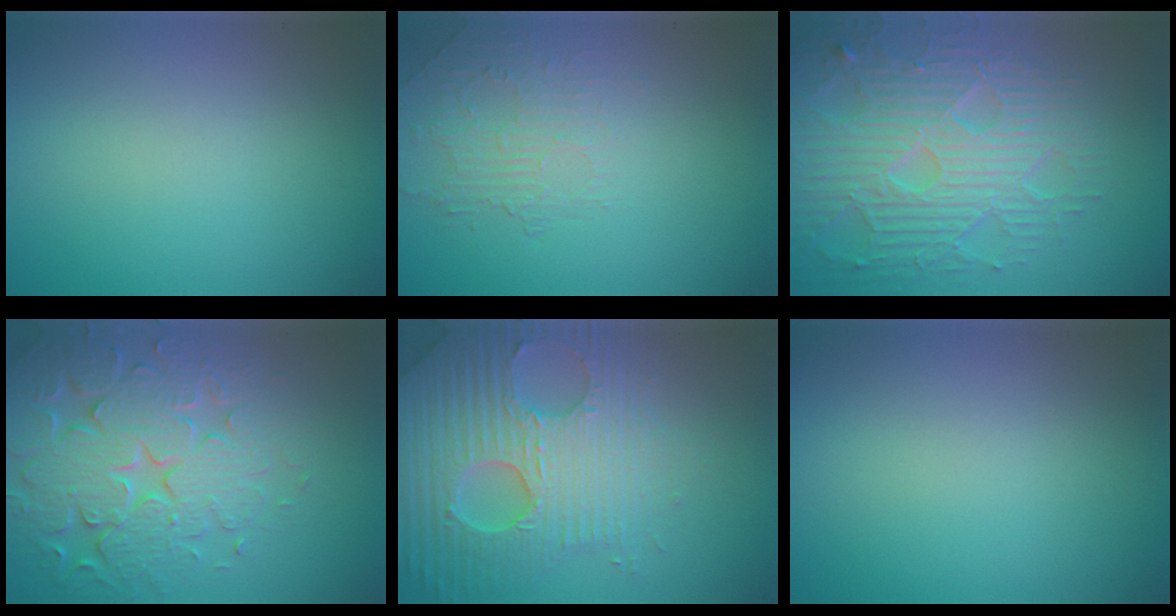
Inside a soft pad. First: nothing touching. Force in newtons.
{"total": 2.0, "press": 0.8, "slide": 1.8}
{"total": 8.4, "press": 6.1, "slide": 5.8}
{"total": 7.7, "press": 7.5, "slide": 1.5}
{"total": 7.3, "press": 7.0, "slide": 1.8}
{"total": 0.0}